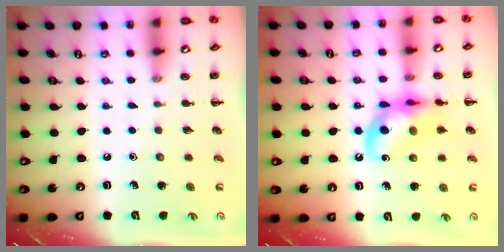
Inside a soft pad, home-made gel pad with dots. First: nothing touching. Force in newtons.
{"total": 13.5, "press": 13.2, "slide": 3.0}